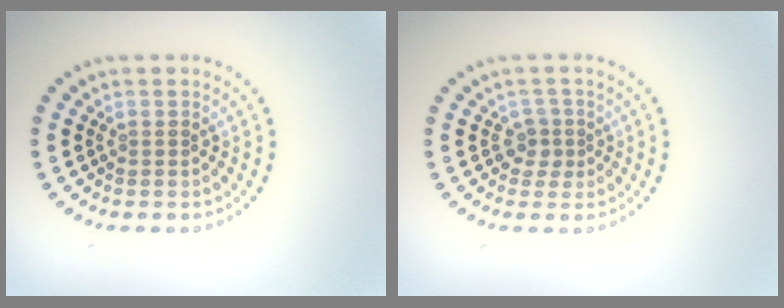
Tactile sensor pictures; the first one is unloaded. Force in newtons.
{"total": 1.6, "press": 1.3, "slide": 1.0}